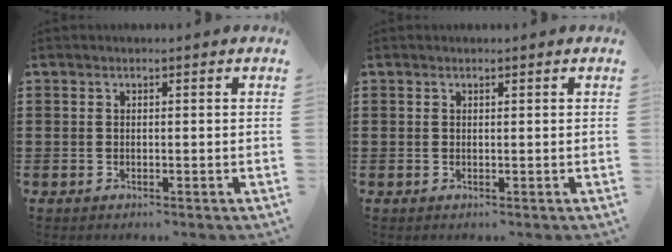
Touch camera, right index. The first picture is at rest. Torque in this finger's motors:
{"motor_torque": [0.00, 0.12, 0.02, 0.00]}